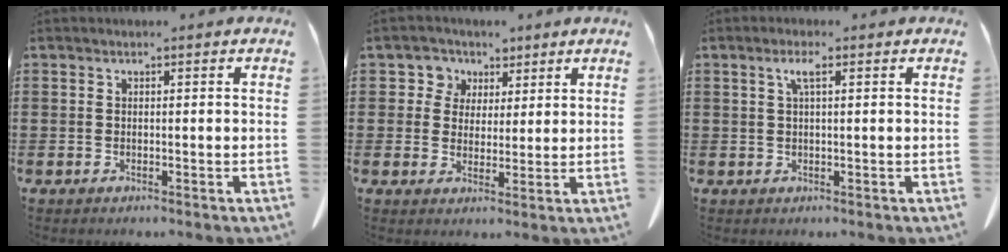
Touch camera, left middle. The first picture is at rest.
{"total": 4.8, "force": [2.3, 4.1, 0.5], "torque": [-0.030, 0.009, 0.038]}
{"total": 2.5, "force": [0.9, 0.5, 2.3], "torque": [-0.047, 0.007, 0.013]}